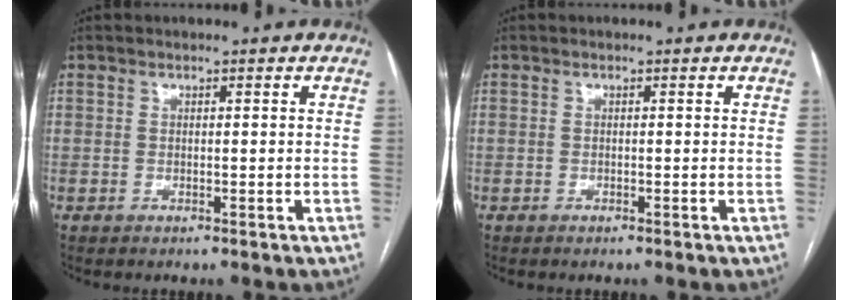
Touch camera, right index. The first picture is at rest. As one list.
[{"total": 0.0}]